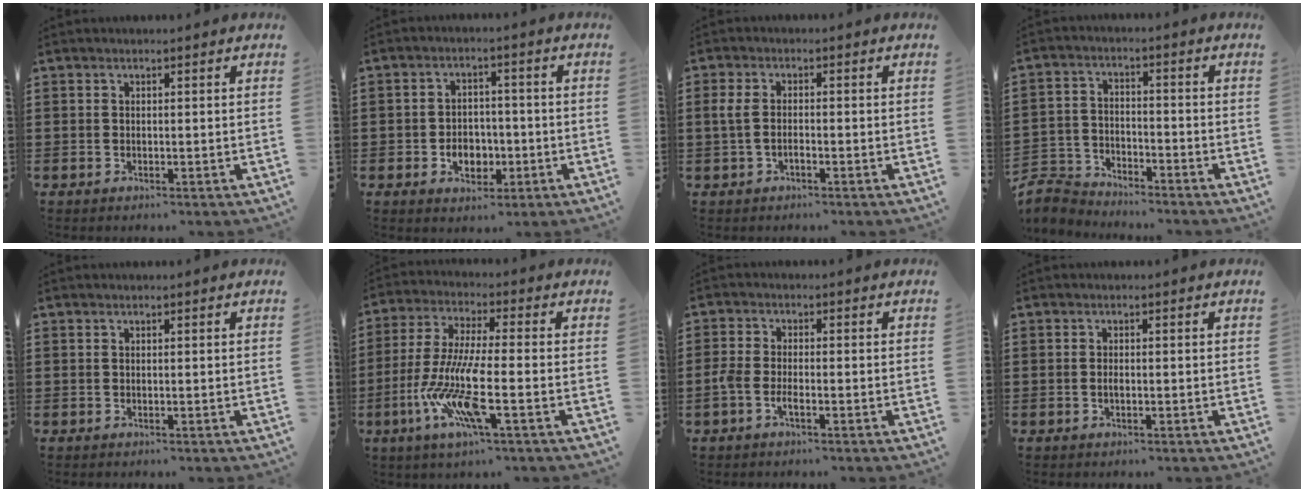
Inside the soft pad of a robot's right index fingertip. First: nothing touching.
{"total": 4.6, "force": [-1.4, 3.4, 2.8], "torque": [-0.042, -0.003, -0.029]}
{"total": 2.6, "force": [-0.6, 1.3, 2.1], "torque": [-0.057, -0.003, -0.016]}
{"total": 5.4, "force": [-5.3, 1.2, 0.3], "torque": [-0.028, 0.002, -0.111]}
{"total": 0.0}
{"total": 11.0, "force": [-4.5, 1.8, 9.8], "torque": [-0.232, -0.015, -0.097]}
{"total": 2.6, "force": [-1.3, 0.8, 2.2], "torque": [-0.054, -0.004, -0.027]}
{"total": 0.9, "force": [-0.3, 0.1, 0.9], "torque": [-0.019, -0.008, -0.003]}